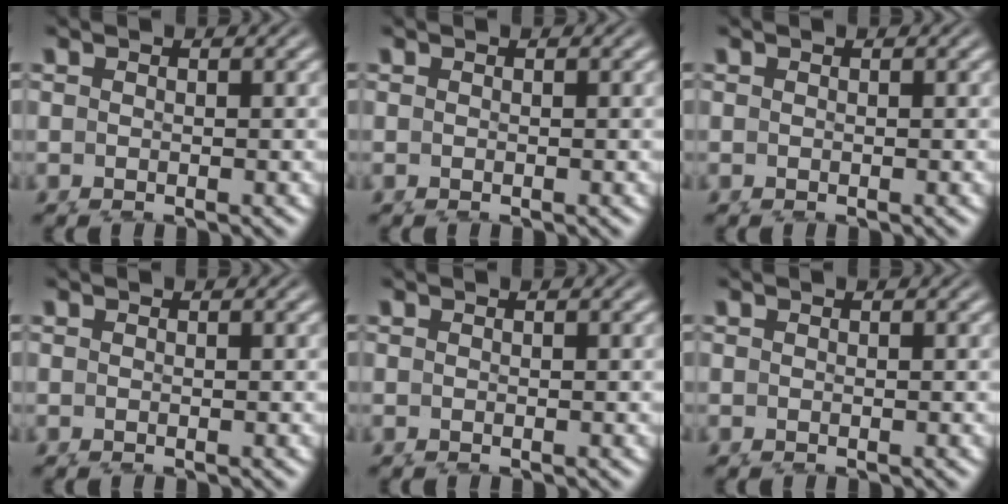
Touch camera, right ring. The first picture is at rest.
{"total": 0.0}
{"total": 0.0}
{"total": 0.0}
{"total": 0.0}
{"total": 0.0}